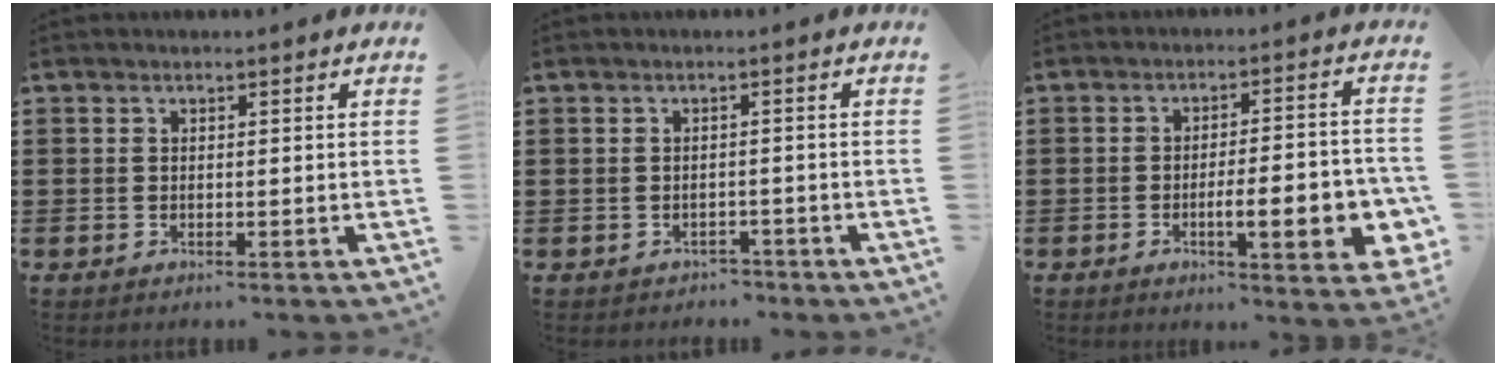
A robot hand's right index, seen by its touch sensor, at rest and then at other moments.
{"total": 1.3, "force": [-1.1, 0.7, -0.1], "torque": [-0.003, 0.004, -0.026]}
{"total": 9.4, "force": [-2.7, 2.4, 8.7], "torque": [-0.123, -0.005, -0.044]}